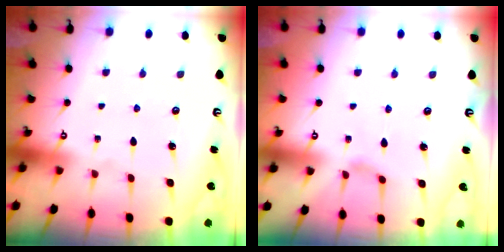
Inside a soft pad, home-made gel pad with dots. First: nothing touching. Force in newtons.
{"total": 1.0, "press": 1.0, "slide": 0.3}